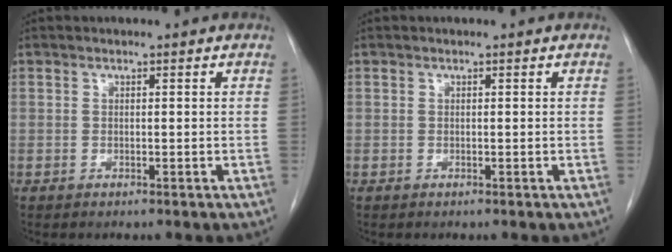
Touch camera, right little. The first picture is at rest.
{"total": 0.0}